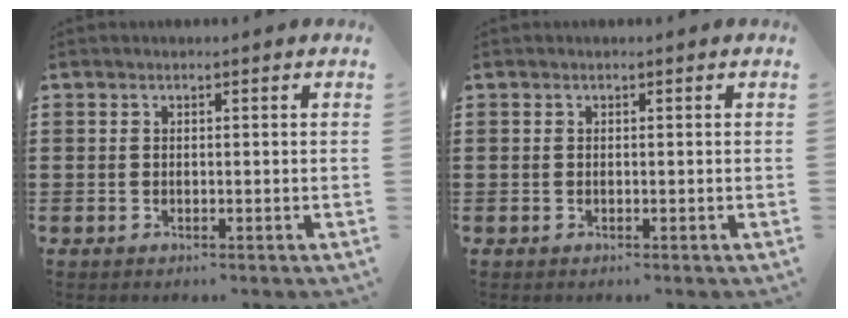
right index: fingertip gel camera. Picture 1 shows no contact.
{"total": 0.0}